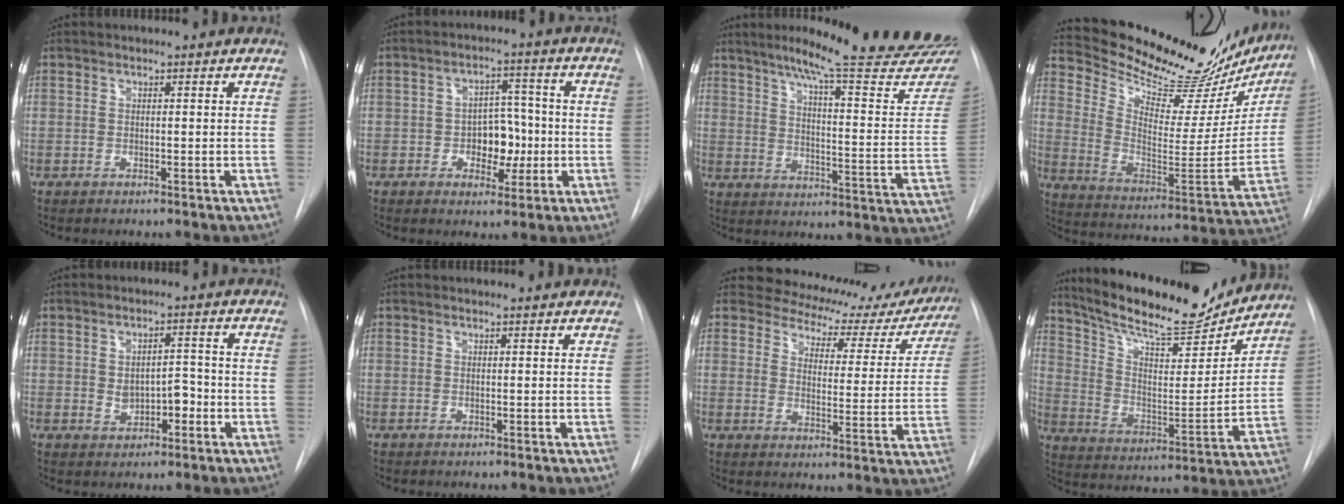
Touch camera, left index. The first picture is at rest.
{"total": 6.7, "force": [-2.2, 4.3, 4.7], "torque": [-0.064, 0.011, -0.028]}
{"total": 26.4, "force": [22.7, 1.6, 13.4], "torque": [-0.183, -0.097, 0.278]}
{"total": 28.2, "force": [25.2, 7.3, 10.3], "torque": [-0.163, -0.081, 0.339]}
{"total": 4.1, "force": [-1.7, 2.7, 2.6], "torque": [-0.032, 0.006, -0.015]}
{"total": 0.7, "force": [0.7, 0.1, 0.0], "torque": [-0.006, 0.008, 0.007]}
{"total": 16.8, "force": [14.6, 7.2, 4.2], "torque": [-0.033, -0.024, 0.154]}
{"total": 18.7, "force": [16.8, 3.5, 7.5], "torque": [-0.133, -0.018, 0.267]}